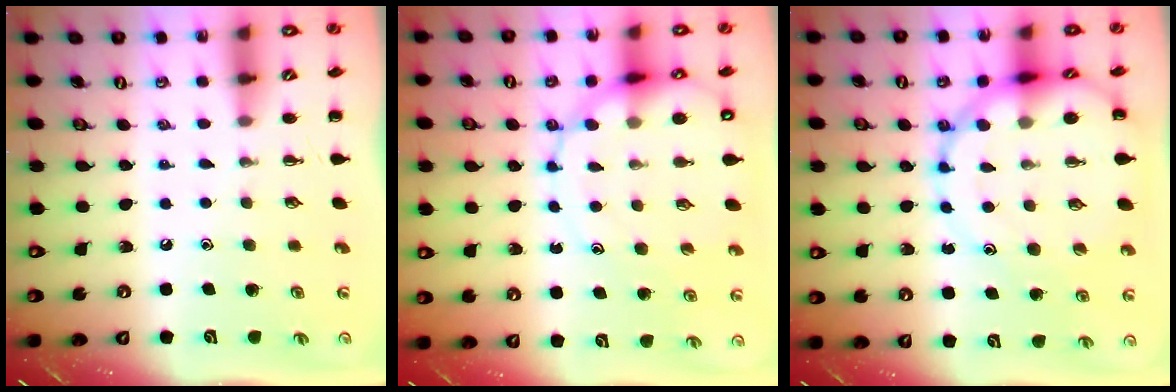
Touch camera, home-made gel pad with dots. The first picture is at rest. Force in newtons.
{"total": 13.6, "press": 13.1, "slide": 3.4}
{"total": 14.6, "press": 14.4, "slide": 2.5}